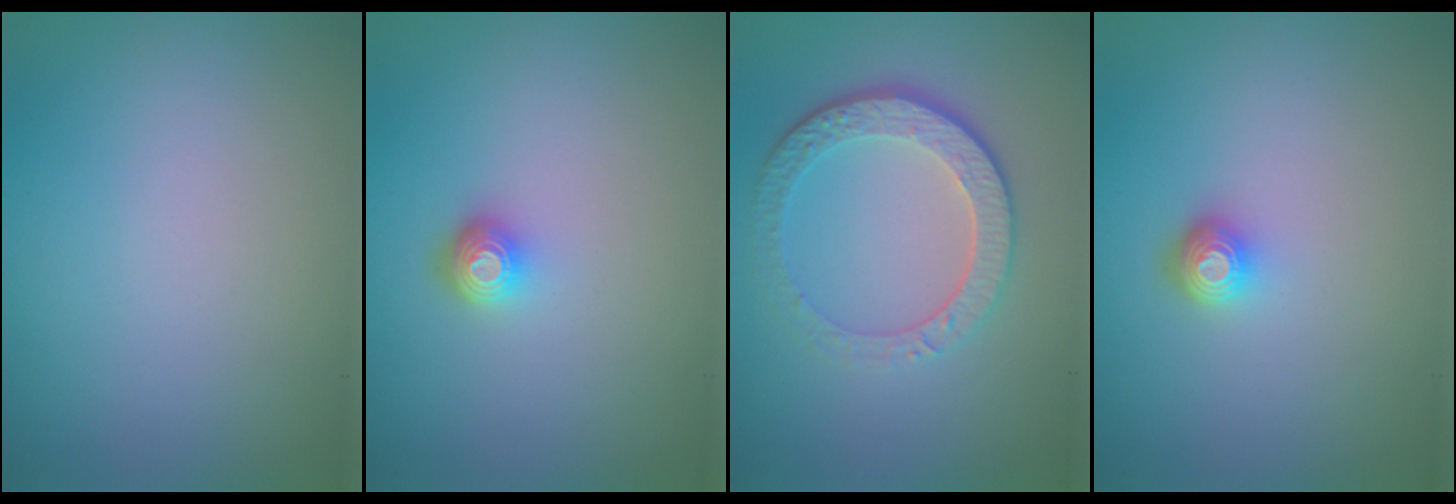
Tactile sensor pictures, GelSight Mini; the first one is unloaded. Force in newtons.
{"total": 1.7, "press": 1.3, "slide": 1.2}
{"total": 4.5, "press": 3.3, "slide": 3.1}
{"total": 1.7, "press": 1.3, "slide": 1.2}